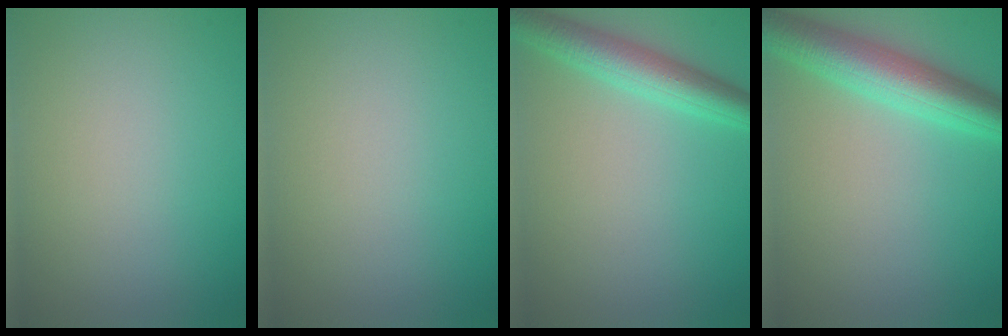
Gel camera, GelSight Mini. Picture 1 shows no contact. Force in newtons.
{"total": 0.0}
{"total": 4.3, "press": 4.3, "slide": 0.1}
{"total": 6.0, "press": 6.0, "slide": 0.1}